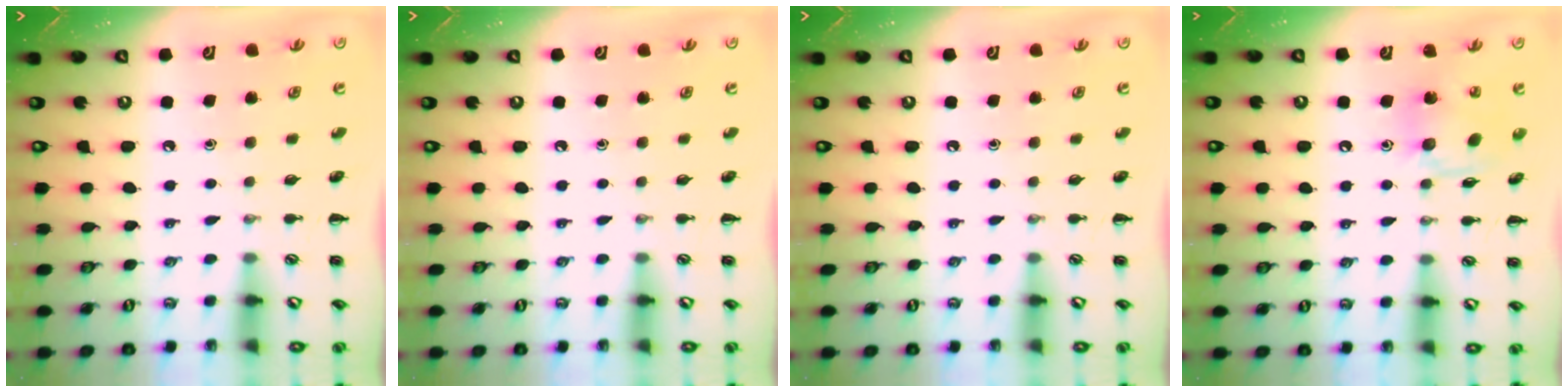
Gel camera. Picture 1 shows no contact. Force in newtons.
{"total": 0.0}
{"total": 0.0}
{"total": 11.9, "press": 11.8, "slide": 1.4}